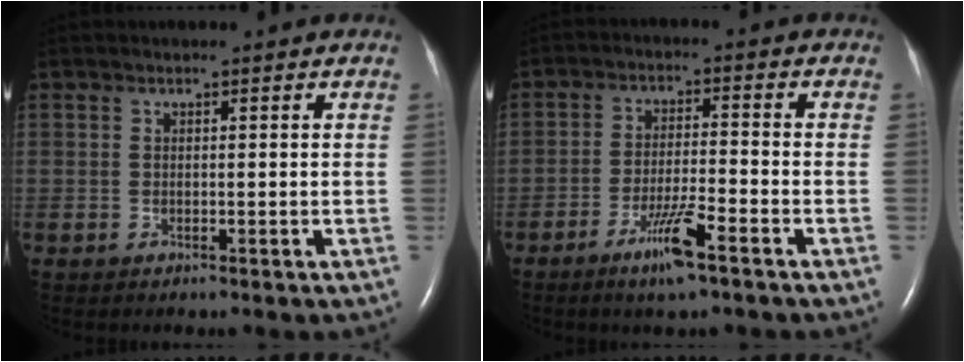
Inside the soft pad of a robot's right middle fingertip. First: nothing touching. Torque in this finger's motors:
{"motor_torque": [0.95, -0.55, 0.16, 0.08]}